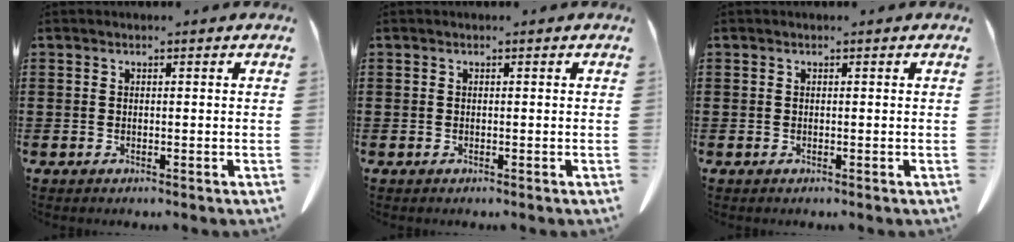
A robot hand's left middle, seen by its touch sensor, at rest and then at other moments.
{"total": 0.0}
{"total": 0.0}